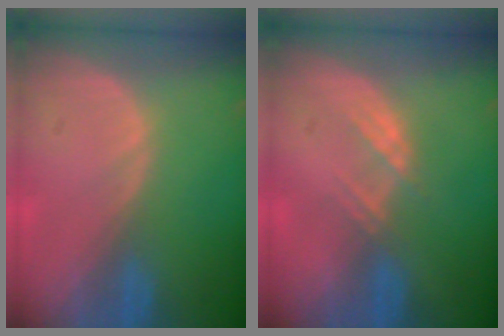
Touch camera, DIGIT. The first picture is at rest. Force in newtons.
{"total": 2.3, "press": 2.1, "slide": 0.7}